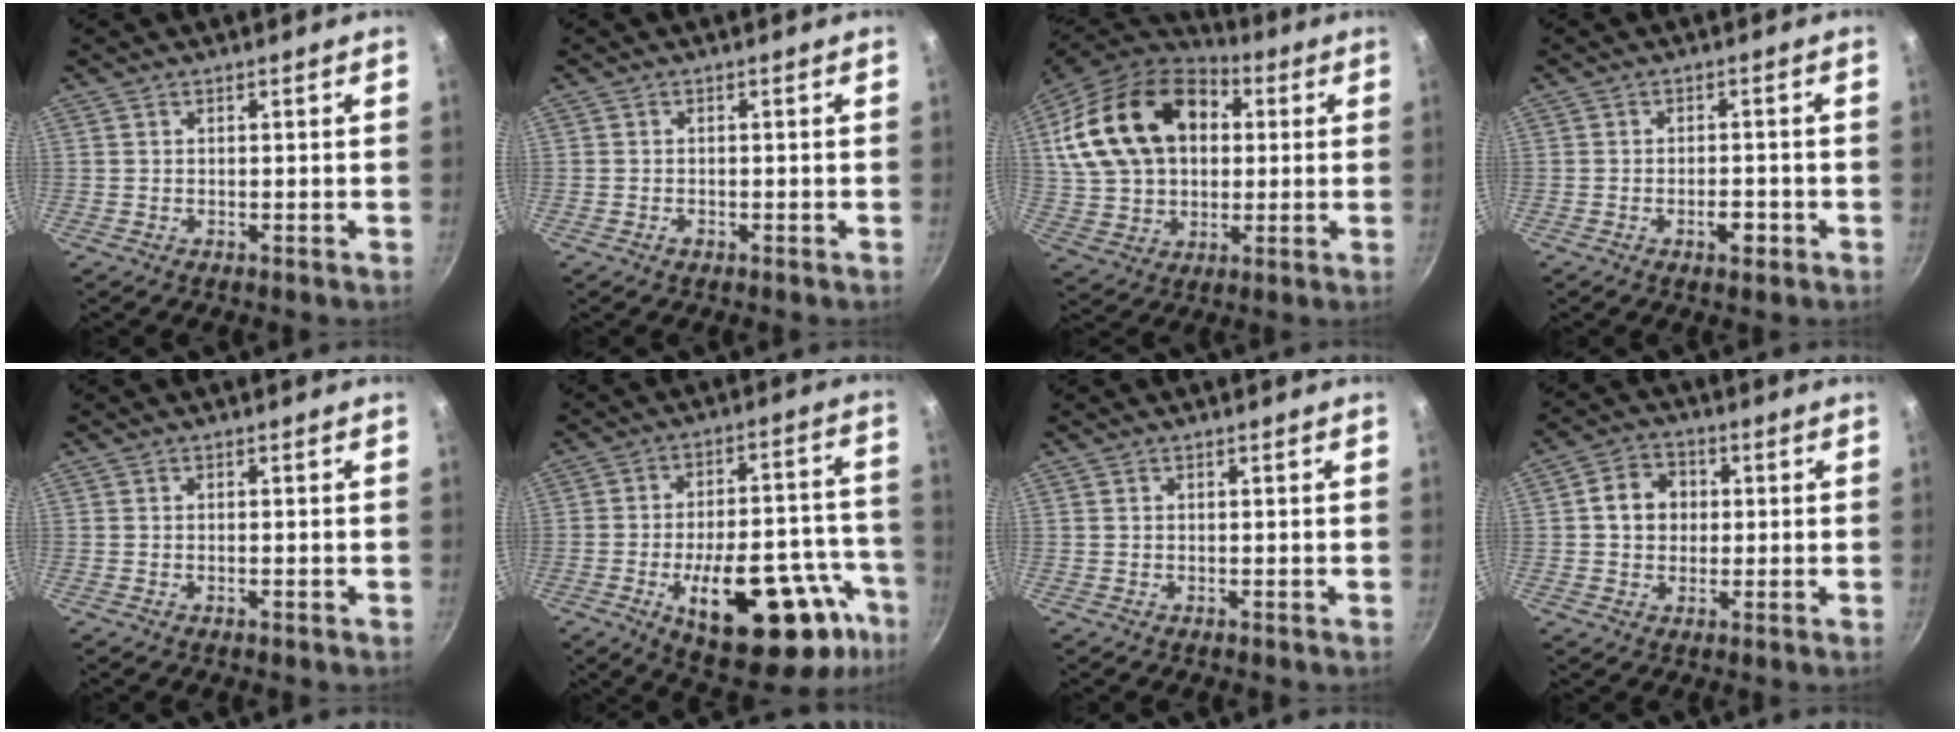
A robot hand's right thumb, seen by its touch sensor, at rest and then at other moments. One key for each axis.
{"total": 1.1, "fx": -0.6, "fy": 0.7, "fz": 0.5, "tx": -0.009, "ty": 0.002, "tz": -0.012}
{"total": 23.8, "fx": 5.5, "fy": 16.8, "fz": 15.9, "tx": -0.278, "ty": 0.024, "tz": 0.100}
{"total": 3.5, "fx": -1.6, "fy": 1.6, "fz": 2.6, "tx": -0.027, "ty": 0.011, "tz": -0.025}
{"total": 0.7, "fx": -0.3, "fy": 0.2, "fz": 0.6, "tx": -0.014, "ty": 0.003, "tz": -0.007}
{"total": 26.0, "fx": -11.3, "fy": 11.7, "fz": 20.3, "tx": -0.233, "ty": 0.046, "tz": -0.145}
{"total": 0.0}
{"total": 7.3, "fx": 0.9, "fy": 6.2, "fz": 3.8, "tx": -0.036, "ty": 0.010, "tz": 0.003}